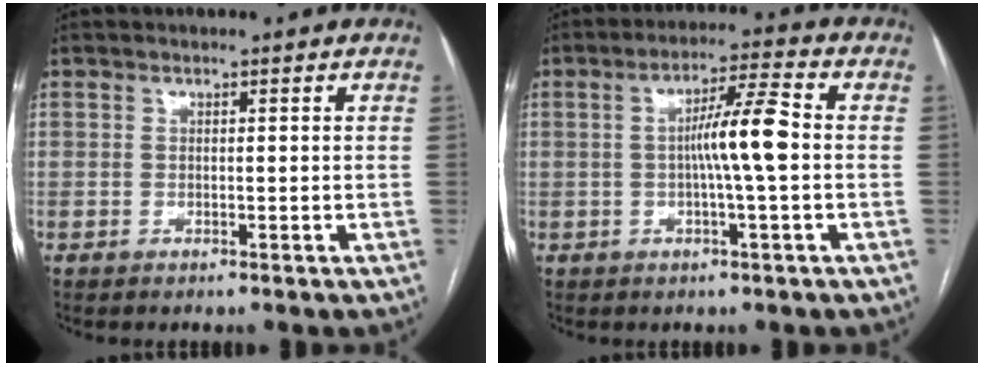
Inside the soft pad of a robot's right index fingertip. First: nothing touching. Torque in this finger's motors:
{"motor_torque": [1.26, 0.14, 0.59, 0.13]}